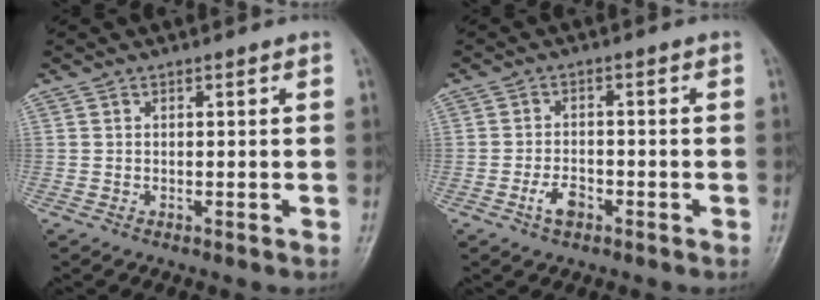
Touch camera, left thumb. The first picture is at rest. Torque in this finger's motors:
{"motor_torque": [0.43, 0.50, 0.55, 0.09, 0.00]}